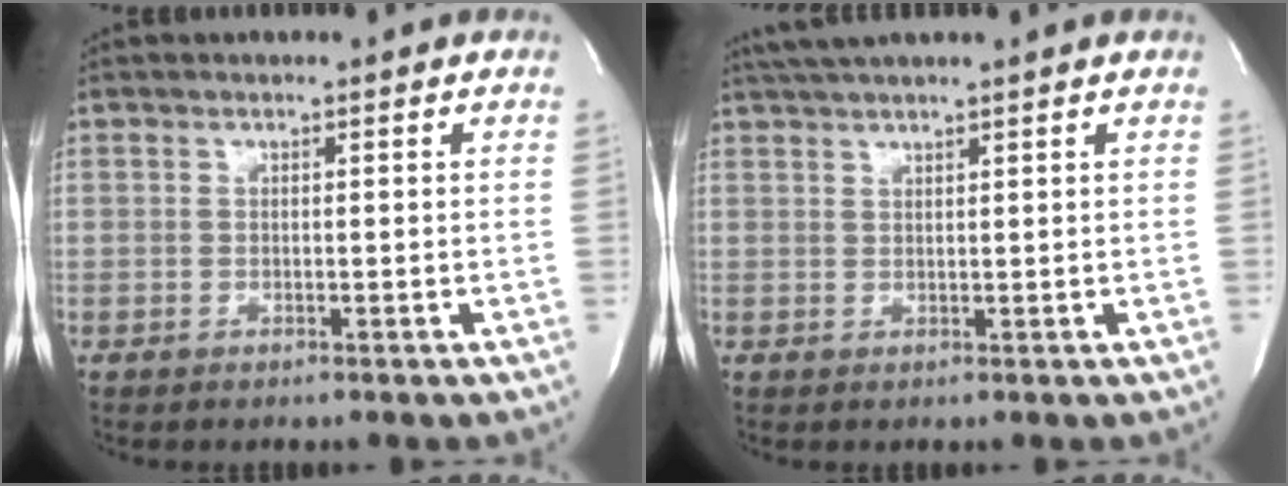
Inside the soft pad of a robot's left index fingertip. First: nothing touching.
{"total": 7.2, "force": [6.2, -0.7, 3.5], "torque": [-0.060, 0.035, 0.094]}